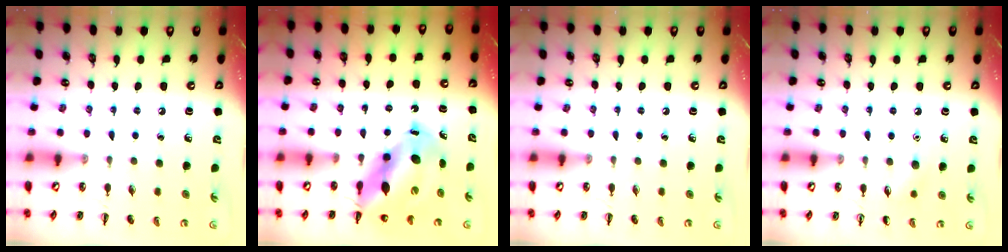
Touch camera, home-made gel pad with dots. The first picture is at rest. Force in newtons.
{"total": 12.4, "press": 11.9, "slide": 3.3}
{"total": 0.0}
{"total": 4.5, "press": 4.3, "slide": 1.2}